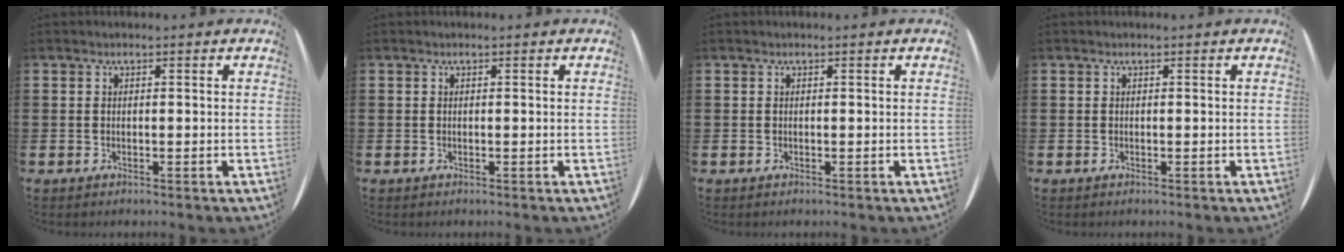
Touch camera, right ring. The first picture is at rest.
{"total": 0.0}
{"total": 0.0}
{"total": 0.0}